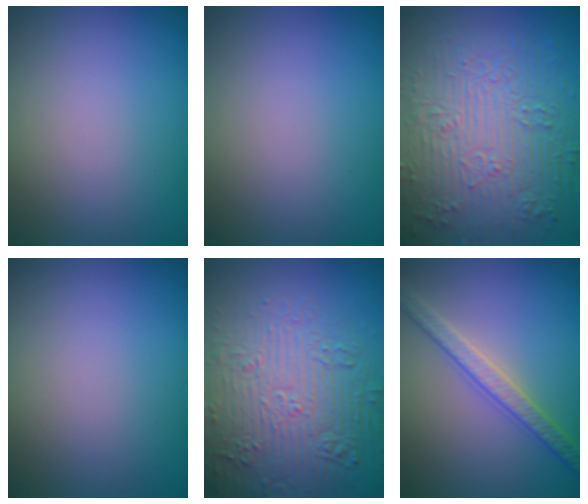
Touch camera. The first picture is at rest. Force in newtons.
{"total": 0.0}
{"total": 9.2, "press": 6.8, "slide": 6.2}
{"total": 0.0}
{"total": 7.8, "press": 7.6, "slide": 1.9}
{"total": 3.3, "press": 3.3, "slide": 0.1}